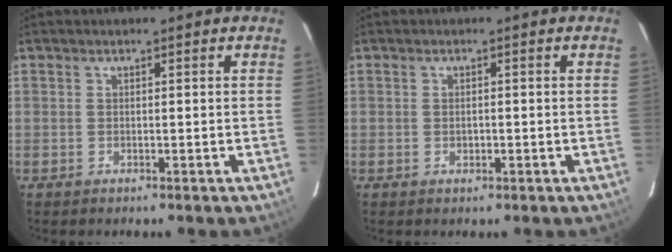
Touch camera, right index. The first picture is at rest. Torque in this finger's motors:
{"motor_torque": [-0.04, 0.01, -0.02, 0.00]}